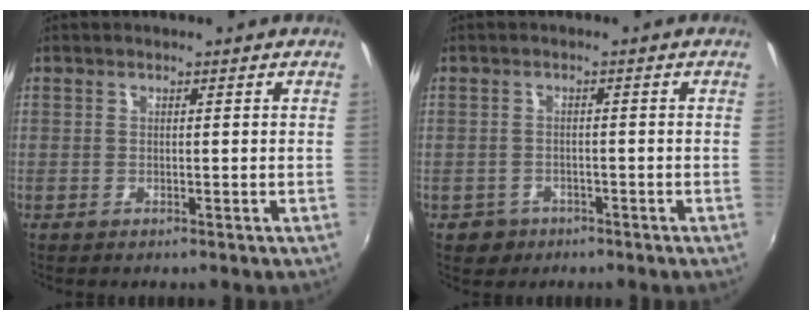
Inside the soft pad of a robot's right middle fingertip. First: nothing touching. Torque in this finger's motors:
{"motor_torque": [-0.19, -0.04, -0.01, 0.01]}